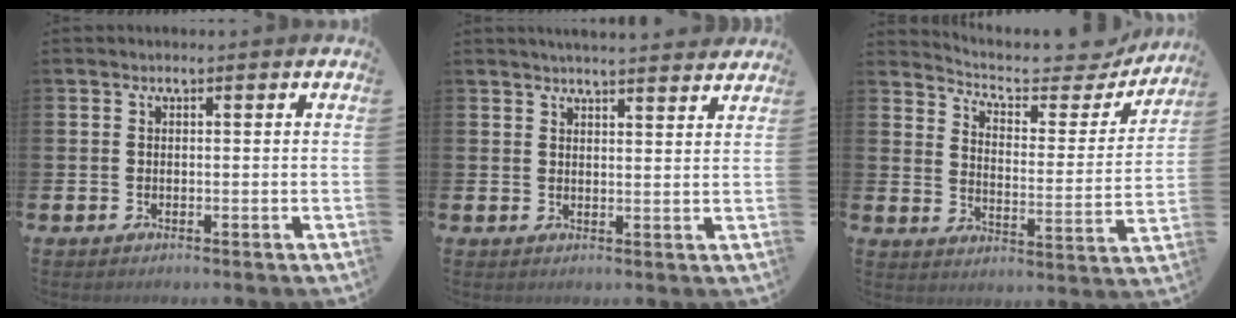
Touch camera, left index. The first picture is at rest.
{"total": 3.7, "force": [3.7, -0.2, 0.4], "torque": [-0.013, -0.017, 0.066]}
{"total": 7.0, "force": [6.4, 2.0, 1.9], "torque": [-0.058, -0.051, 0.107]}